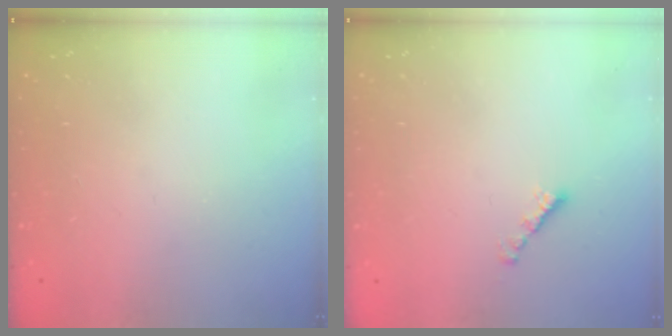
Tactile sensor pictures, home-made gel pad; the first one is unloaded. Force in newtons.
{"total": 2.2, "press": 2.1, "slide": 0.7}